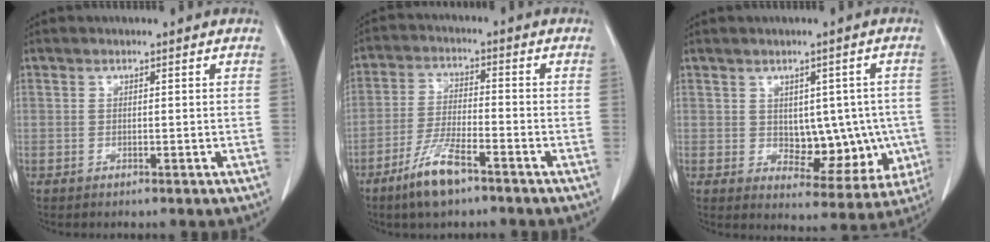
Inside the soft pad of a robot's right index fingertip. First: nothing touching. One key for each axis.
{"total": 7.7, "fx": -5.1, "fy": 1.5, "fz": 5.5, "tx": -0.113, "ty": -0.010, "tz": -0.095}
{"total": 10.0, "fx": -0.6, "fy": 5.9, "fz": 8.0, "tx": -0.082, "ty": 0.015, "tz": 0.012}